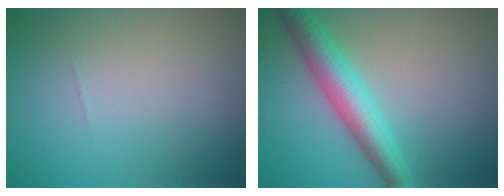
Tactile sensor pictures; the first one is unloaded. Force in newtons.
{"total": 5.4, "press": 5.4, "slide": 0.1}